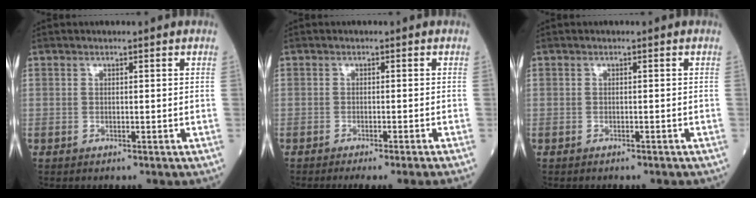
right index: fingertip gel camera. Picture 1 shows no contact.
{"total": 5.9, "force": [-4.9, -1.4, 2.9], "torque": [-0.009, -0.008, -0.066]}
{"total": 1.3, "force": [-1.2, 0.2, 0.4], "torque": [-0.009, -0.002, -0.013]}